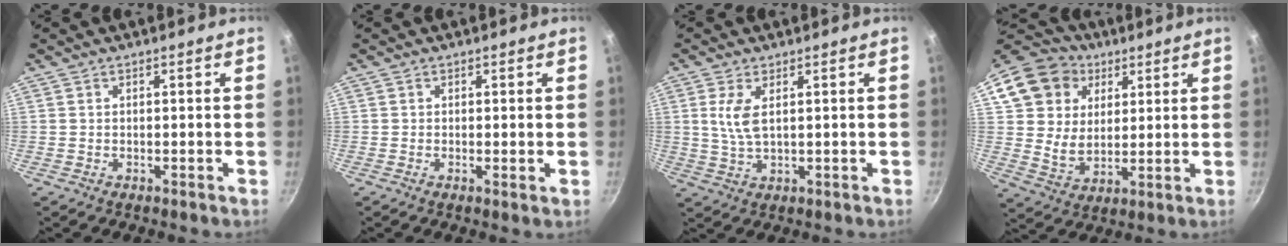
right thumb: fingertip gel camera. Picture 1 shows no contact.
{"total": 0.8, "force": [0.1, 0.2, 0.7], "torque": [-0.011, -0.011, -0.004]}
{"total": 5.3, "force": [1.4, 2.4, 4.5], "torque": [-0.094, -0.006, 0.030]}
{"total": 16.2, "force": [6.8, 13.0, 7.0], "torque": [-0.114, 0.002, 0.120]}